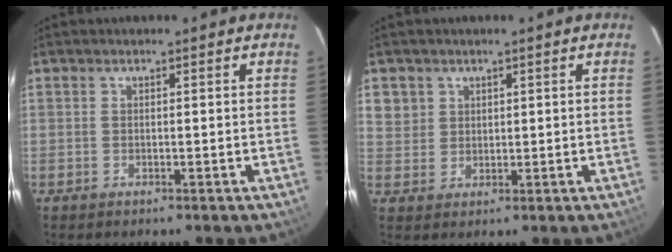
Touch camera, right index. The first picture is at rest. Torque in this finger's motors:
{"motor_torque": [-0.12, 0.05, -0.01, 0.00]}